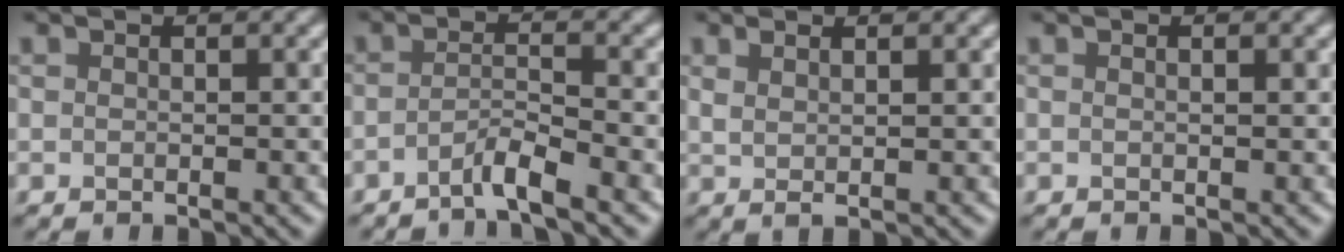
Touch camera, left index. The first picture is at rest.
{"total": 2.6, "force": [-2.1, 0.0, 1.6], "torque": [-0.024, 0.007, -0.051]}
{"total": 1.4, "force": [0.8, 0.4, 1.1], "torque": [-0.019, -0.003, 0.011]}
{"total": 0.5, "force": [0.1, 0.0, 0.5], "torque": [-0.010, 0.002, -0.001]}